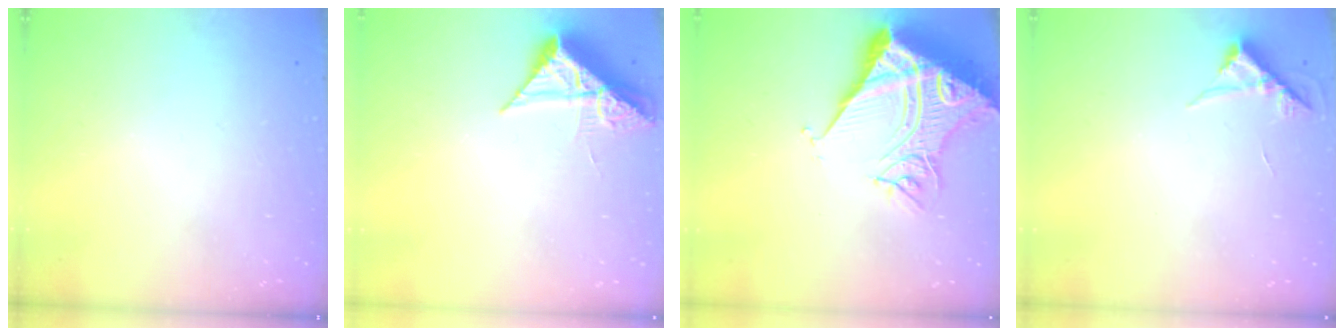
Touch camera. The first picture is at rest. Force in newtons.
{"total": 7.6, "press": 7.6, "slide": 0.4}
{"total": 16.3, "press": 16.2, "slide": 1.9}
{"total": 4.6, "press": 4.6, "slide": 0.3}